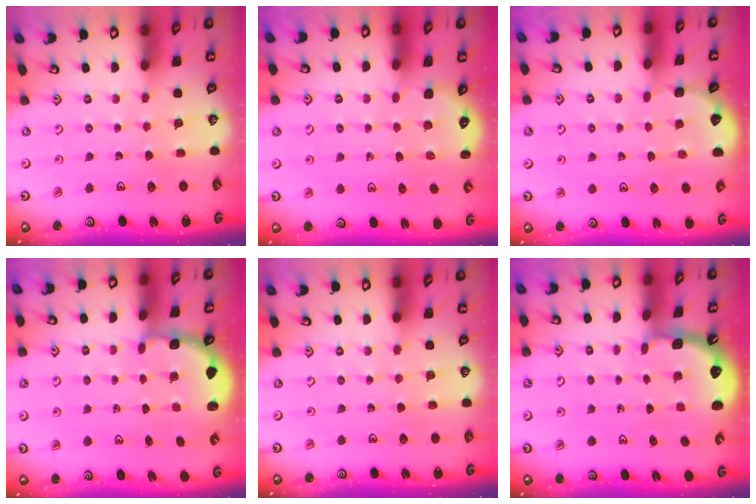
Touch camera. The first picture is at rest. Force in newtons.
{"total": 2.3, "press": 1.9, "slide": 1.3}
{"total": 3.2, "press": 3.2, "slide": 0.2}
{"total": 2.8, "press": 2.5, "slide": 1.4}
{"total": 0.0}
{"total": 1.4, "press": 1.4, "slide": 0.1}